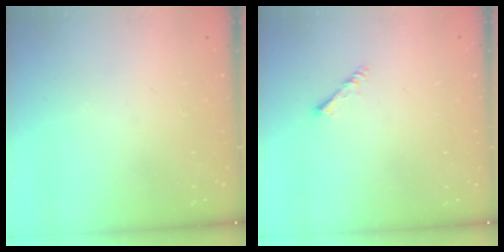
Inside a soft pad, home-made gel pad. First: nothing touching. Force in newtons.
{"total": 1.4, "press": 1.4, "slide": 0.3}